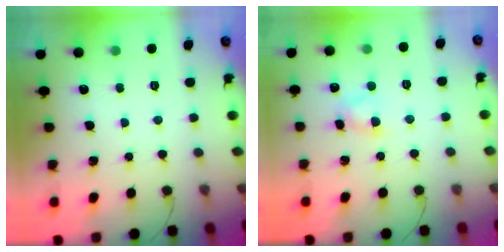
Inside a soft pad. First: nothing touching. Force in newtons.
{"total": 3.9, "press": 3.7, "slide": 1.1}